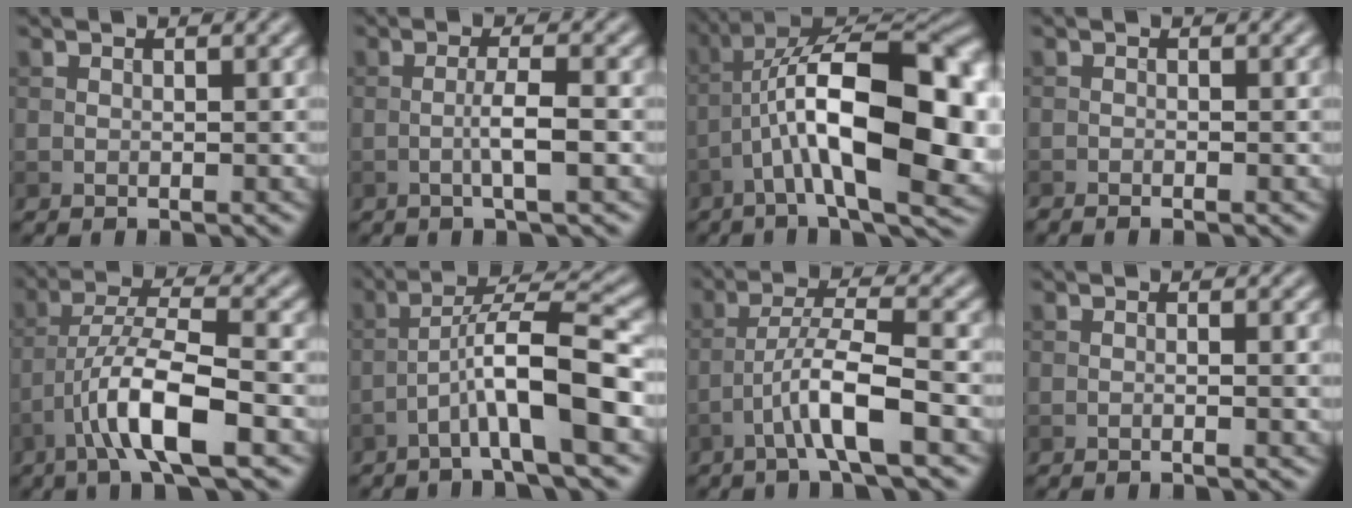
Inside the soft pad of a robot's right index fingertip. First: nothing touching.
{"total": 2.7, "force": [-0.6, 0.2, 2.6], "torque": [-0.048, 0.005, -0.016]}
{"total": 15.2, "force": [-2.5, 5.6, 14.0], "torque": [-0.214, 0.028, -0.045]}
{"total": 0.7, "force": [-0.6, 0.0, 0.3], "torque": [-0.008, 0.001, -0.013]}
{"total": 8.0, "force": [-3.6, 1.9, 6.9], "torque": [-0.125, 0.013, -0.072]}
{"total": 7.3, "force": [-2.8, 1.0, 6.7], "torque": [-0.113, 0.026, -0.050]}
{"total": 5.5, "force": [-2.5, 0.7, 4.8], "torque": [-0.087, 0.014, -0.050]}
{"total": 1.1, "force": [-0.4, 0.2, 1.0], "torque": [-0.015, -0.002, -0.006]}